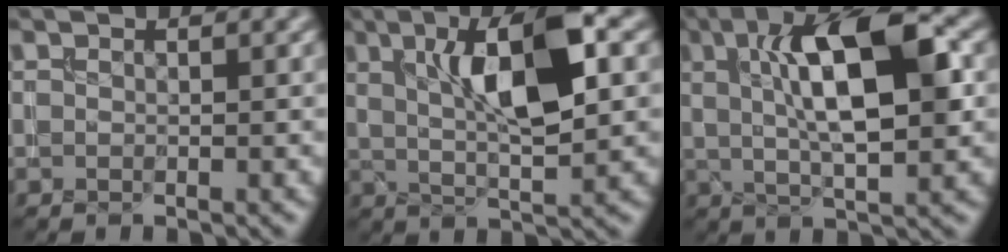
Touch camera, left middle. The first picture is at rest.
{"total": 8.6, "force": [2.2, 2.4, 7.9], "torque": [-0.128, 0.006, 0.038]}
{"total": 10.1, "force": [2.2, 3.1, 9.4], "torque": [-0.140, 0.009, 0.034]}